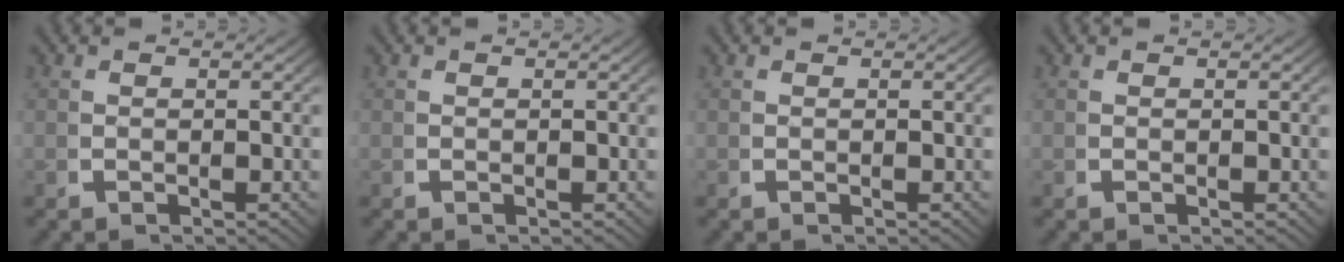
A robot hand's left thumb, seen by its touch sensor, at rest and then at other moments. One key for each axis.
{"total": 0.0}
{"total": 0.0}
{"total": 0.0}